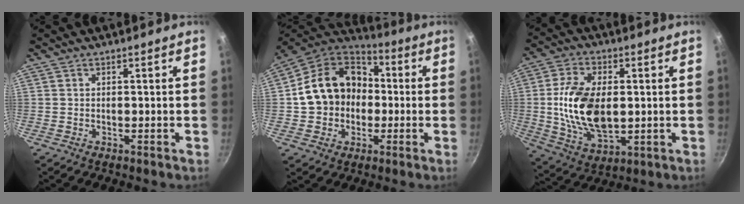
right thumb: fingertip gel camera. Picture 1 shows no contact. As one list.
[{"total": 17.8, "force": [0.1, 14.6, 10.1], "torque": [-0.149, 0.044, -0.005]}, {"total": 16.0, "force": [0.5, 9.4, 12.9], "torque": [-0.229, -0.002, 0.013]}]